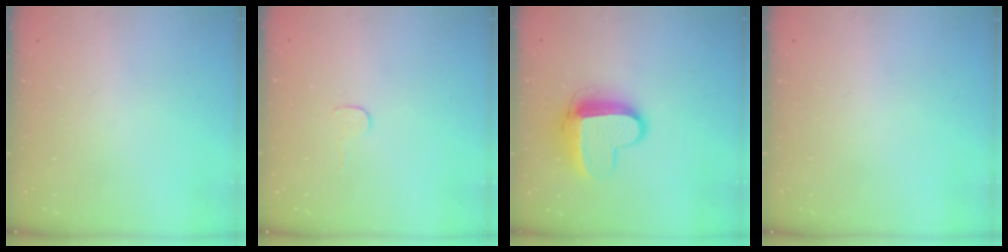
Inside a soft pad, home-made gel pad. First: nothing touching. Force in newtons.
{"total": 2.7, "press": 2.7, "slide": 0.2}
{"total": 11.1, "press": 11.0, "slide": 1.3}
{"total": 0.0}